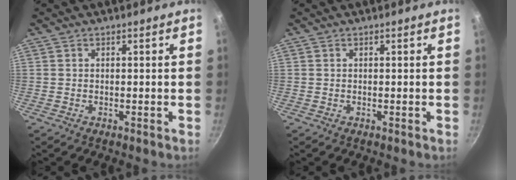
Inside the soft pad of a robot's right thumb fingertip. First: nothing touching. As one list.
[{"total": 0.0}]